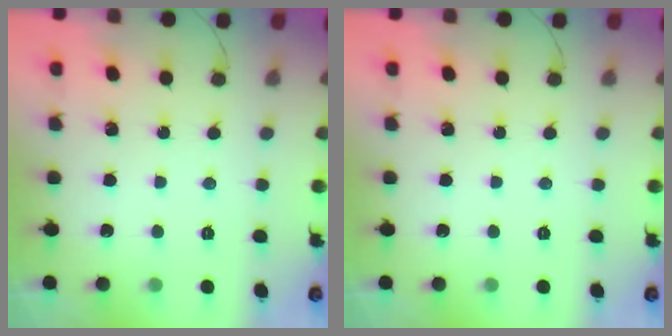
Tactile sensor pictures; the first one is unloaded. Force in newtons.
{"total": 0.0}